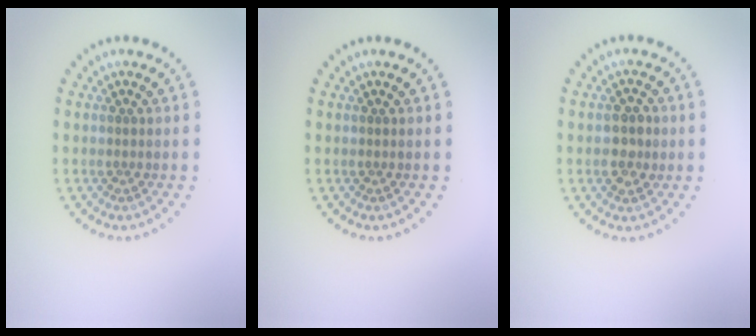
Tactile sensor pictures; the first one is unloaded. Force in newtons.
{"total": 0.0}
{"total": 2.4, "press": 2.4, "slide": 0.2}